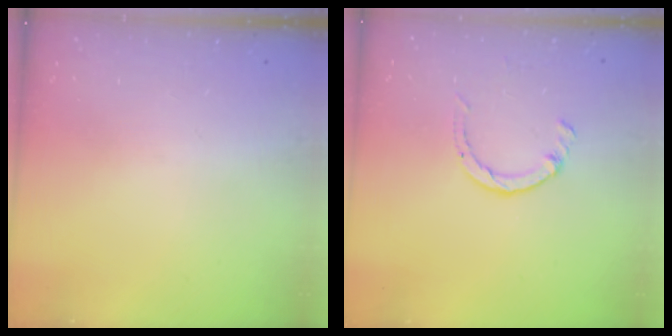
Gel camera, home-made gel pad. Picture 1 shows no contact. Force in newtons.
{"total": 2.6, "press": 2.6, "slide": 0.4}